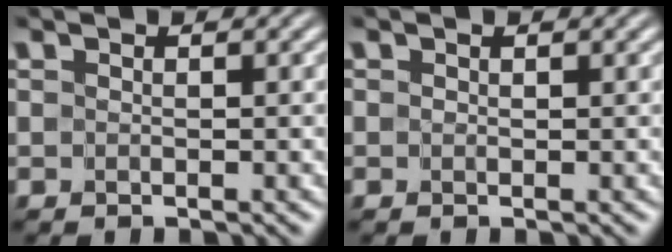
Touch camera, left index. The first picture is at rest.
{"total": 0.0}